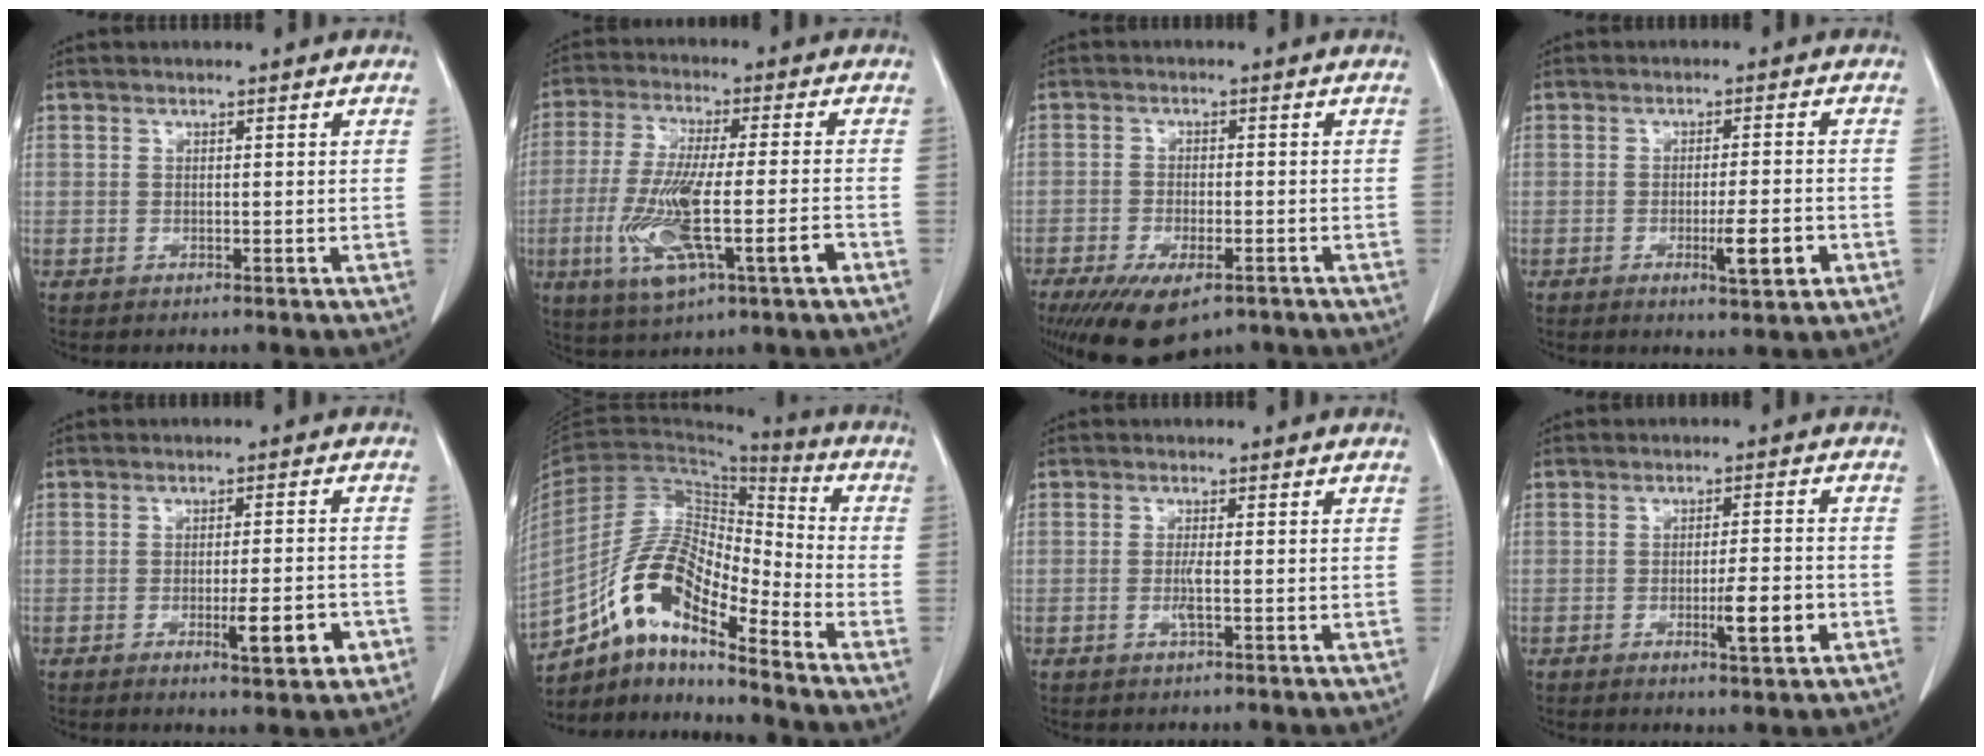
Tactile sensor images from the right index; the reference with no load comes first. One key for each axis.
{"total": 13.7, "fx": -4.6, "fy": 1.9, "fz": 12.8, "tx": -0.253, "ty": -0.016, "tz": -0.075}
{"total": 10.6, "fx": -6.8, "fy": 4.2, "fz": 6.9, "tx": -0.123, "ty": -0.016, "tz": -0.103}
{"total": 5.6, "fx": -2.2, "fy": 0.6, "fz": 5.1, "tx": -0.080, "ty": -0.006, "tz": -0.029}
{"total": 6.5, "fx": -2.6, "fy": 1.0, "fz": 5.9, "tx": -0.084, "ty": -0.005, "tz": -0.030}
{"total": 13.3, "fx": -8.9, "fy": 3.2, "fz": 9.3, "tx": -0.185, "ty": 0.024, "tz": -0.160}
{"total": 1.6, "fx": -0.5, "fy": -0.1, "fz": 1.5, "tx": -0.033, "ty": -0.002, "tz": -0.010}
{"total": 5.7, "fx": -2.0, "fy": 0.5, "fz": 5.3, "tx": -0.085, "ty": -0.005, "tz": -0.027}